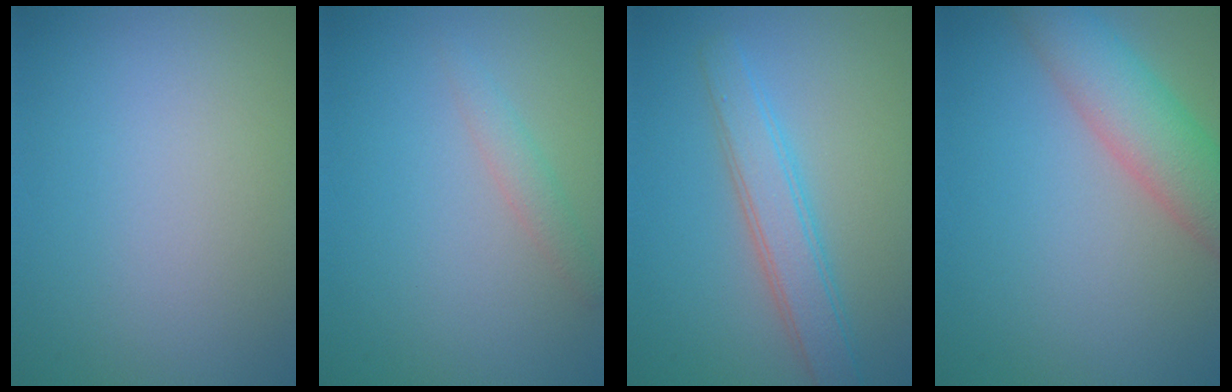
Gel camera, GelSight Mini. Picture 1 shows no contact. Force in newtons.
{"total": 1.5, "press": 1.5, "slide": 0.2}
{"total": 3.6, "press": 3.6, "slide": 0.1}
{"total": 6.0, "press": 5.9, "slide": 0.4}